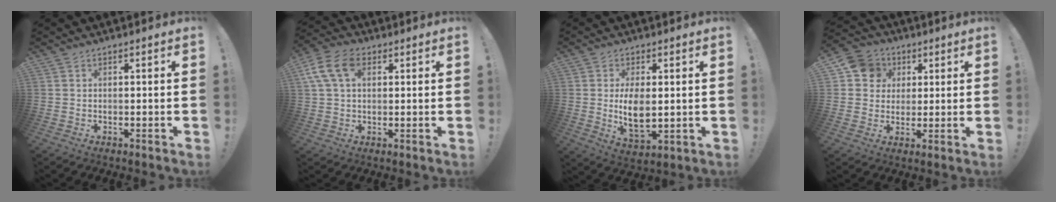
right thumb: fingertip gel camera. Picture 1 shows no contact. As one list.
[{"total": 11.0, "force": [3.8, 7.1, 7.5], "torque": [-0.141, 0.004, 0.074]}, {"total": 8.8, "force": [0.7, 4.7, 7.4], "torque": [-0.120, -0.023, 0.009]}, {"total": 9.9, "force": [3.1, 9.0, 2.8], "torque": [-0.031, -0.009, 0.063]}]